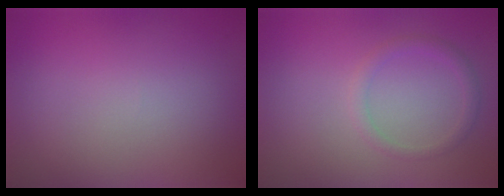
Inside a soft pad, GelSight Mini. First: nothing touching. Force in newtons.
{"total": 1.3, "press": 1.3, "slide": 0.1}